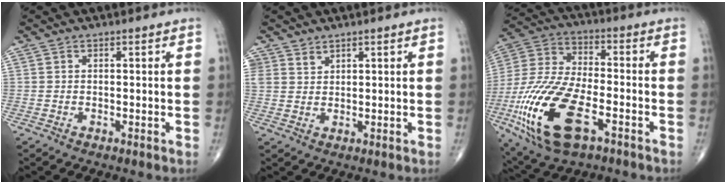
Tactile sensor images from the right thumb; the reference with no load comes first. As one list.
[{"total": 2.1, "force": [1.8, 1.2, 0.0], "torque": [0.017, -0.013, 0.029]}, {"total": 22.6, "force": [-8.6, 10.1, 18.3], "torque": [-0.407, 0.006, -0.153]}]